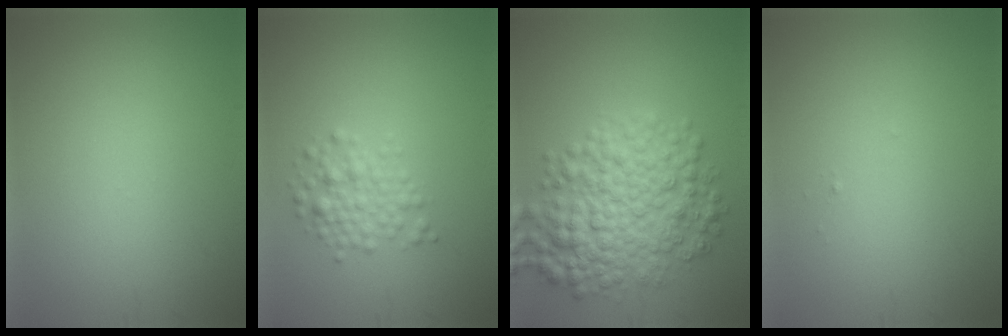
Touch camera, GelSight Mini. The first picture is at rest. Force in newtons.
{"total": 2.6, "press": 2.6, "slide": 0.2}
{"total": 7.7, "press": 7.7, "slide": 0.1}
{"total": 0.0}